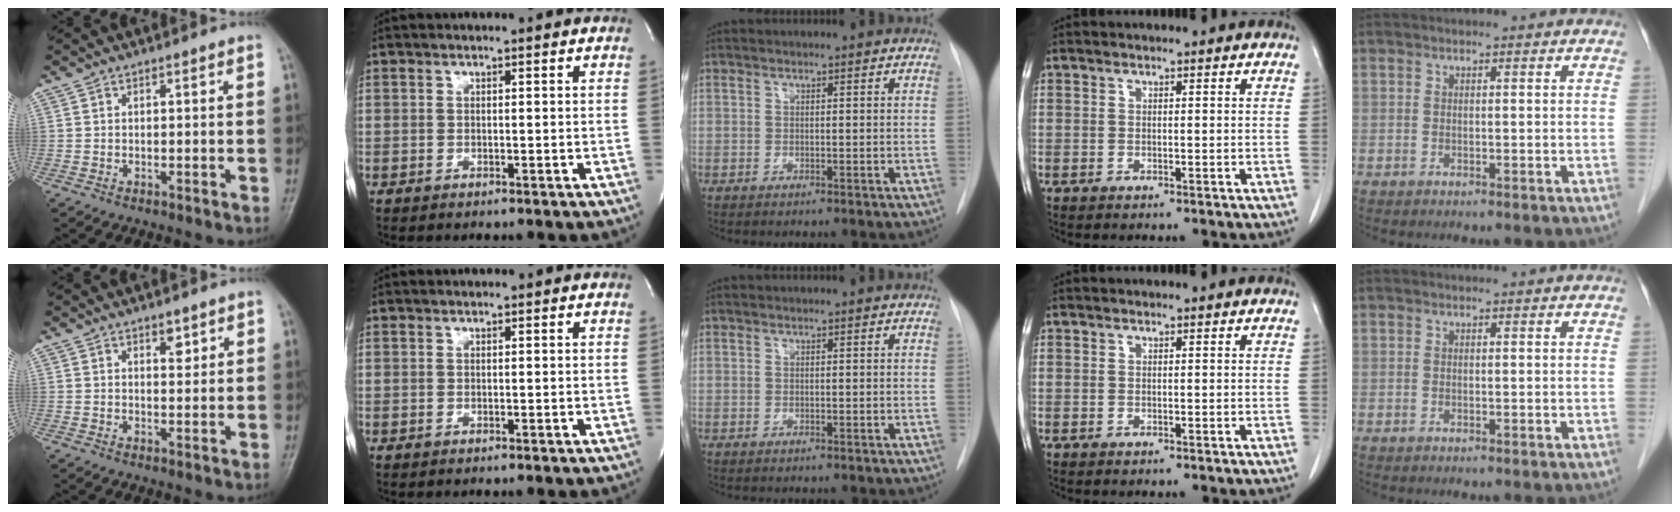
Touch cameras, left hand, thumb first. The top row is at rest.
{"thumb": {"total": 2.3, "force": [1.5, 1.2, 1.4], "torque": [-0.010, -0.009, 0.024]}}